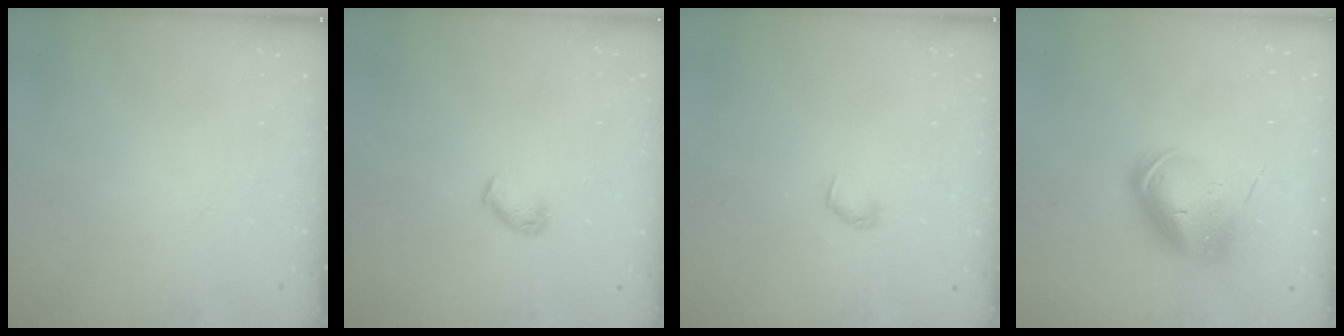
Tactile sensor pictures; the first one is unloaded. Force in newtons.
{"total": 4.7, "press": 4.6, "slide": 0.9}
{"total": 3.1, "press": 3.0, "slide": 0.7}
{"total": 12.8, "press": 12.6, "slide": 2.6}